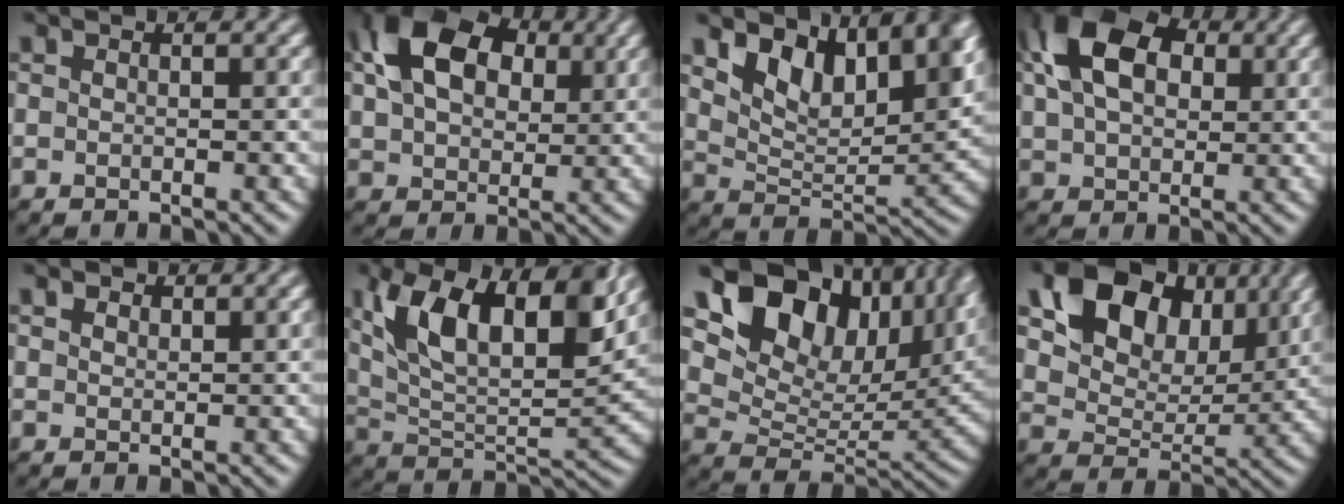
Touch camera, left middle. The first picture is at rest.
{"total": 11.6, "force": [4.4, 7.6, 7.7], "torque": [-0.158, 0.029, 0.072]}
{"total": 8.1, "force": [4.7, 3.9, 5.3], "torque": [-0.092, -0.009, 0.085]}
{"total": 10.6, "force": [3.9, 6.6, 7.3], "torque": [-0.148, 0.031, 0.063]}
{"total": 1.2, "force": [1.0, 0.6, 0.4], "torque": [-0.007, -0.003, 0.016]}
{"total": 12.9, "force": [5.7, 5.8, 10.1], "torque": [-0.168, 0.008, 0.098]}
{"total": 17.1, "force": [9.6, 9.7, 10.3], "torque": [-0.190, 0.030, 0.171]}
{"total": 12.6, "force": [6.8, 7.9, 7.0], "torque": [-0.134, 0.016, 0.111]}